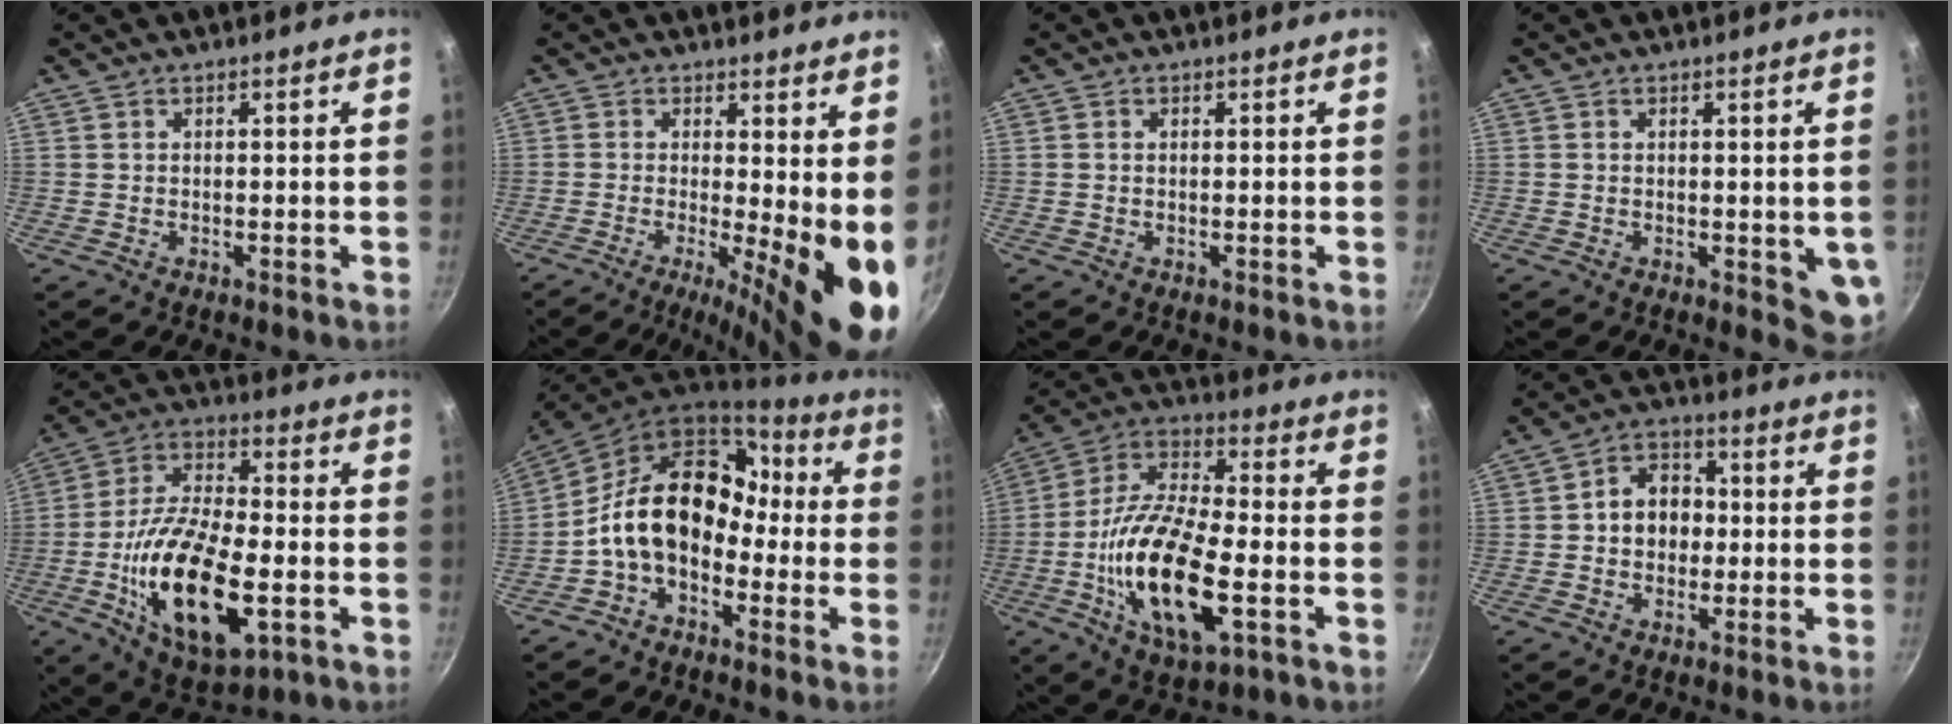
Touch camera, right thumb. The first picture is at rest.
{"total": 11.7, "force": [-0.7, 2.9, 11.3], "torque": [-0.146, -0.019, -0.013]}
{"total": 0.5, "force": [0.1, 0.4, 0.3], "torque": [-0.005, 0.003, 0.001]}
{"total": 5.4, "force": [-0.3, 2.6, 4.7], "torque": [-0.047, -0.008, 0.000]}
{"total": 20.6, "force": [-5.1, 9.5, 17.6], "torque": [-0.306, 0.017, -0.085]}
{"total": 16.2, "force": [-2.2, 11.8, 10.9], "torque": [-0.151, 0.061, -0.055]}
{"total": 21.1, "force": [-4.9, 8.7, 18.6], "torque": [-0.353, 0.017, -0.100]}
{"total": 8.7, "force": [0.0, 7.0, 5.2], "torque": [-0.041, 0.018, -0.011]}